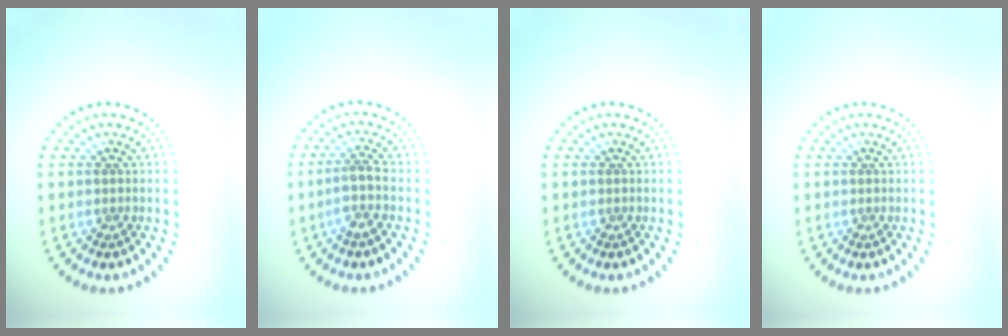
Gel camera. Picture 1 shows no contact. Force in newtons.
{"total": 1.9, "press": 1.6, "slide": 1.2}
{"total": 0.0}
{"total": 0.0}